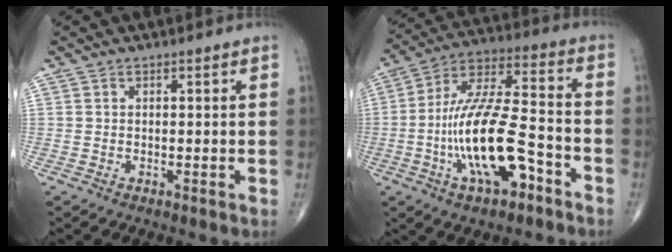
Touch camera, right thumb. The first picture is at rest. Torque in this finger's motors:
{"motor_torque": [2.28, 2.73, 1.45, -1.33, 0.66]}